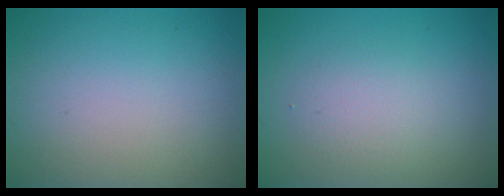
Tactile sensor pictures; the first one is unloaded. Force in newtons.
{"total": 2.4, "press": 2.4, "slide": 0.1}